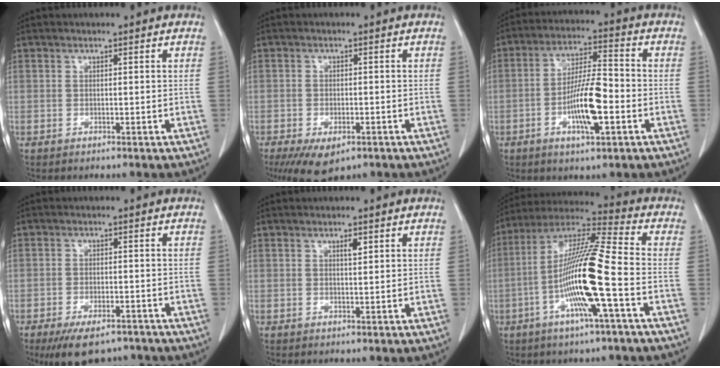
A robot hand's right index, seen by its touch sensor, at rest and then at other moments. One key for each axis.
{"total": 7.5, "fx": -4.6, "fy": 3.5, "fz": 4.8, "tx": -0.081, "ty": -0.011, "tz": -0.070}
{"total": 10.0, "fx": -3.1, "fy": 1.9, "fz": 9.3, "tx": -0.176, "ty": 0.002, "tz": -0.058}
{"total": 8.7, "fx": -6.8, "fy": 3.3, "fz": 4.2, "tx": -0.064, "ty": -0.004, "tz": -0.107}
{"total": 1.2, "fx": 0.6, "fy": 0.3, "fz": 1.0, "tx": -0.019, "ty": -0.001, "tz": 0.009}
{"total": 16.0, "fx": -4.2, "fy": -0.1, "fz": 15.5, "tx": -0.302, "ty": 0.000, "tz": -0.089}